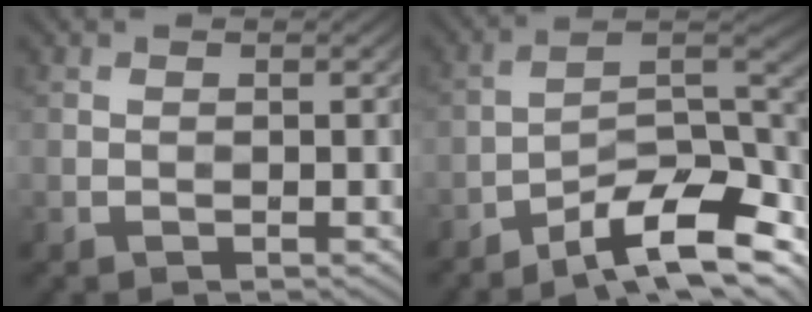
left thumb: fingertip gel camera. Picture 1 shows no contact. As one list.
[{"total": 12.0, "force": [-7.9, 3.1, 8.5], "torque": [-0.140, -0.001, -0.143]}]